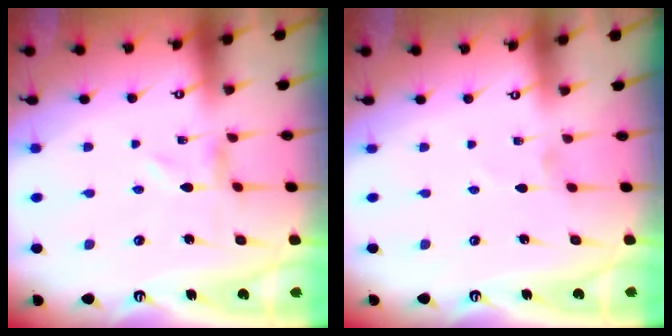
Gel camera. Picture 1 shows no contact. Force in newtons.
{"total": 0.0}